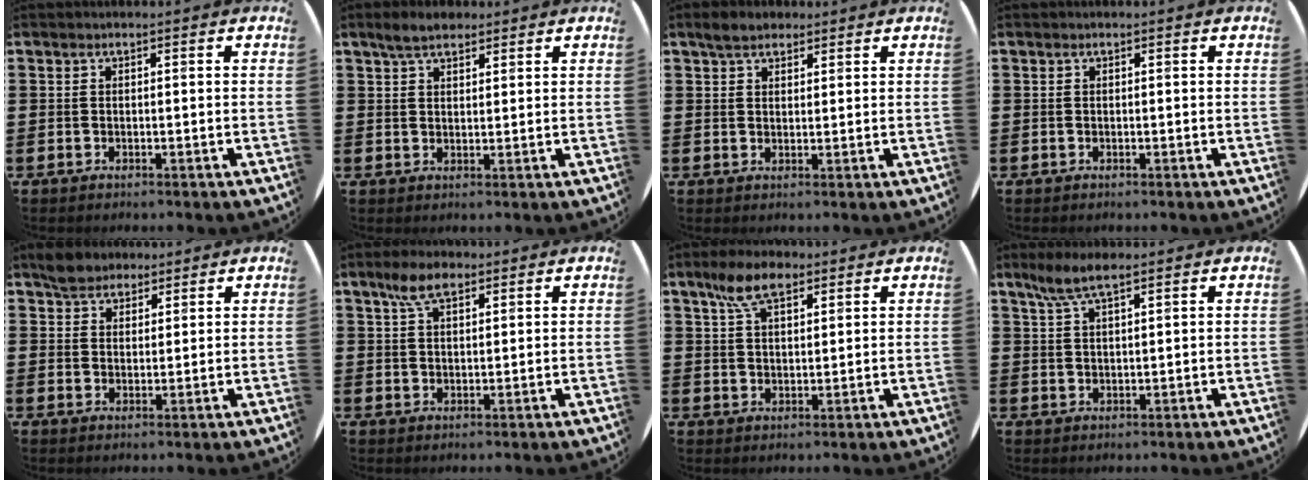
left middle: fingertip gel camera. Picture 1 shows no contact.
{"total": 3.6, "force": [3.0, 1.4, 1.5], "torque": [-0.027, 0.002, 0.053]}
{"total": 2.9, "force": [2.5, 1.3, 0.8], "torque": [-0.012, 0.005, 0.046]}
{"total": 0.0}
{"total": 3.7, "force": [3.2, 1.8, 0.4], "torque": [-0.009, 0.004, 0.060]}
{"total": 5.0, "force": [3.3, 2.1, 3.1], "torque": [-0.059, 0.004, 0.058]}
{"total": 6.7, "force": [4.3, 3.1, 4.0], "torque": [-0.082, 0.003, 0.078]}
{"total": 4.8, "force": [3.6, 1.1, 3.0], "torque": [-0.066, 0.001, 0.065]}